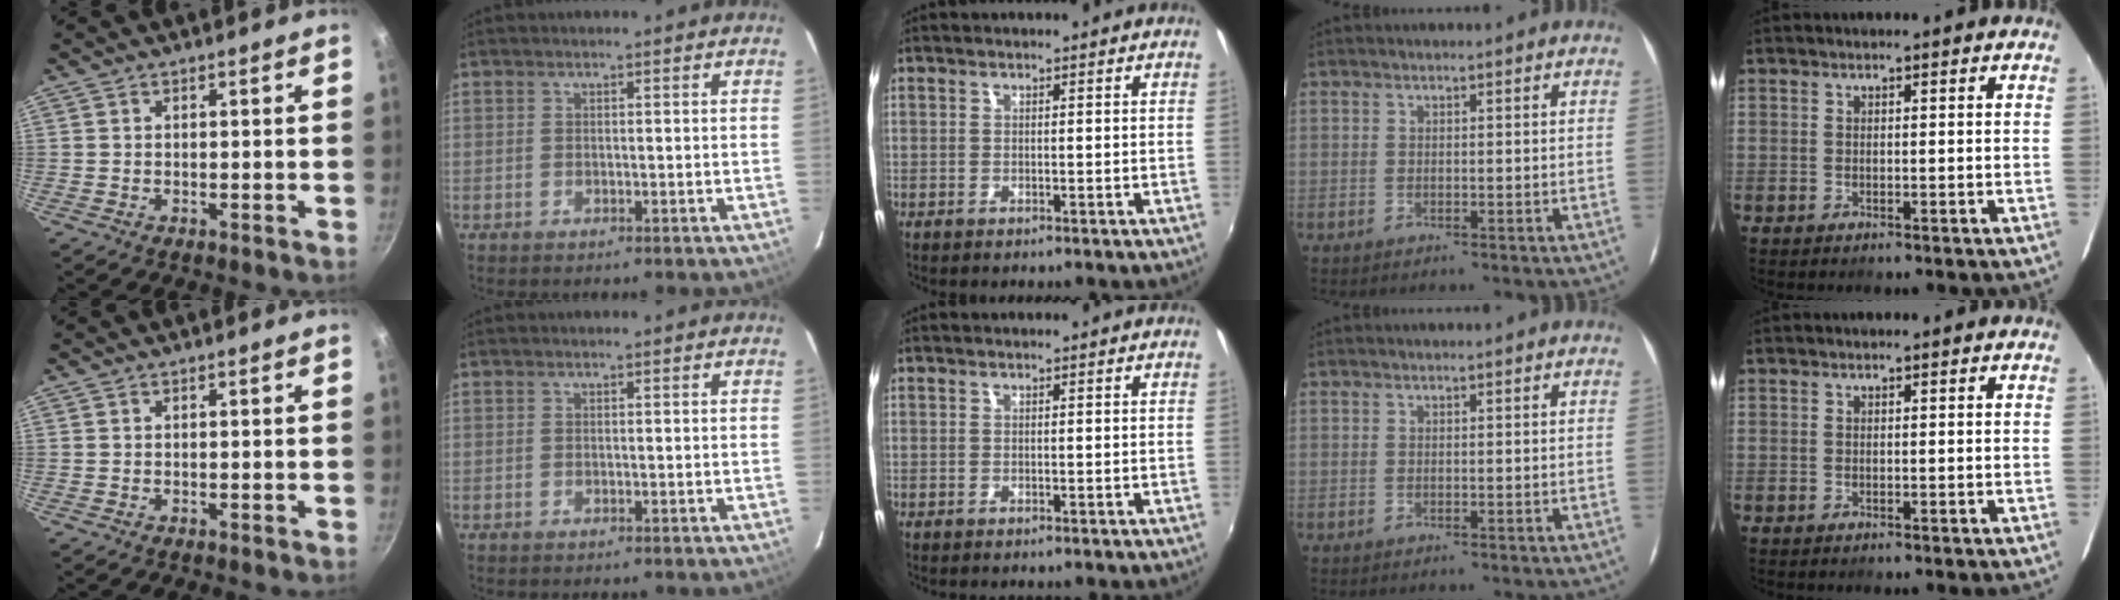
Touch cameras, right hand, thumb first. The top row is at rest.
{}